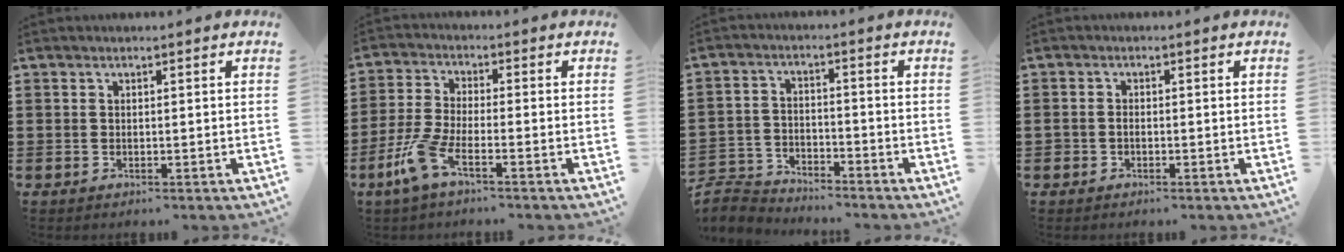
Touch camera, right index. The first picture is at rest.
{"total": 6.2, "force": [-3.8, 1.4, 4.8], "torque": [-0.136, -0.021, -0.077]}
{"total": 4.7, "force": [-4.6, 0.9, 0.1], "torque": [-0.028, -0.002, -0.102]}
{"total": 1.1, "force": [-0.5, 0.8, 0.6], "torque": [-0.014, 0.001, -0.010]}